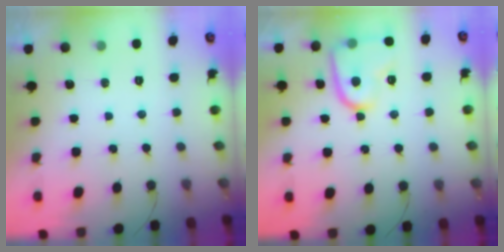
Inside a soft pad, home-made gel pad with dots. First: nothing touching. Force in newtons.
{"total": 11.8, "press": 11.7, "slide": 0.7}